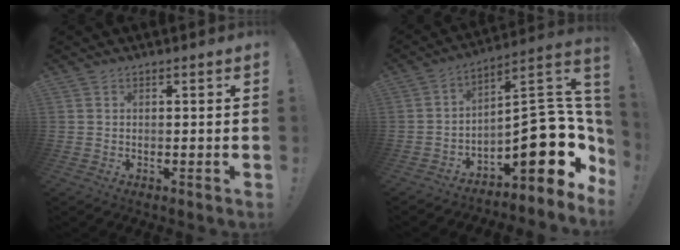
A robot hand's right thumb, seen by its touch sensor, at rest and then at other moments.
{"total": 19.9, "force": [-4.2, 9.1, 17.2], "torque": [-0.217, 0.010, -0.055]}